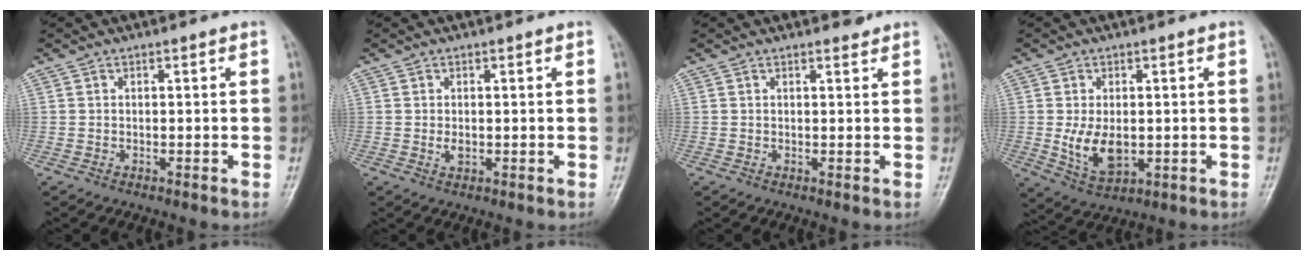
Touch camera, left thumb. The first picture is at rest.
{"total": 1.7, "force": [0.0, 1.2, 1.2], "torque": [-0.014, -0.002, 0.001]}
{"total": 1.4, "force": [1.2, 0.5, 0.3], "torque": [0.002, -0.007, 0.015]}
{"total": 7.7, "force": [-0.5, 4.8, 6.0], "torque": [-0.095, -0.011, 0.003]}